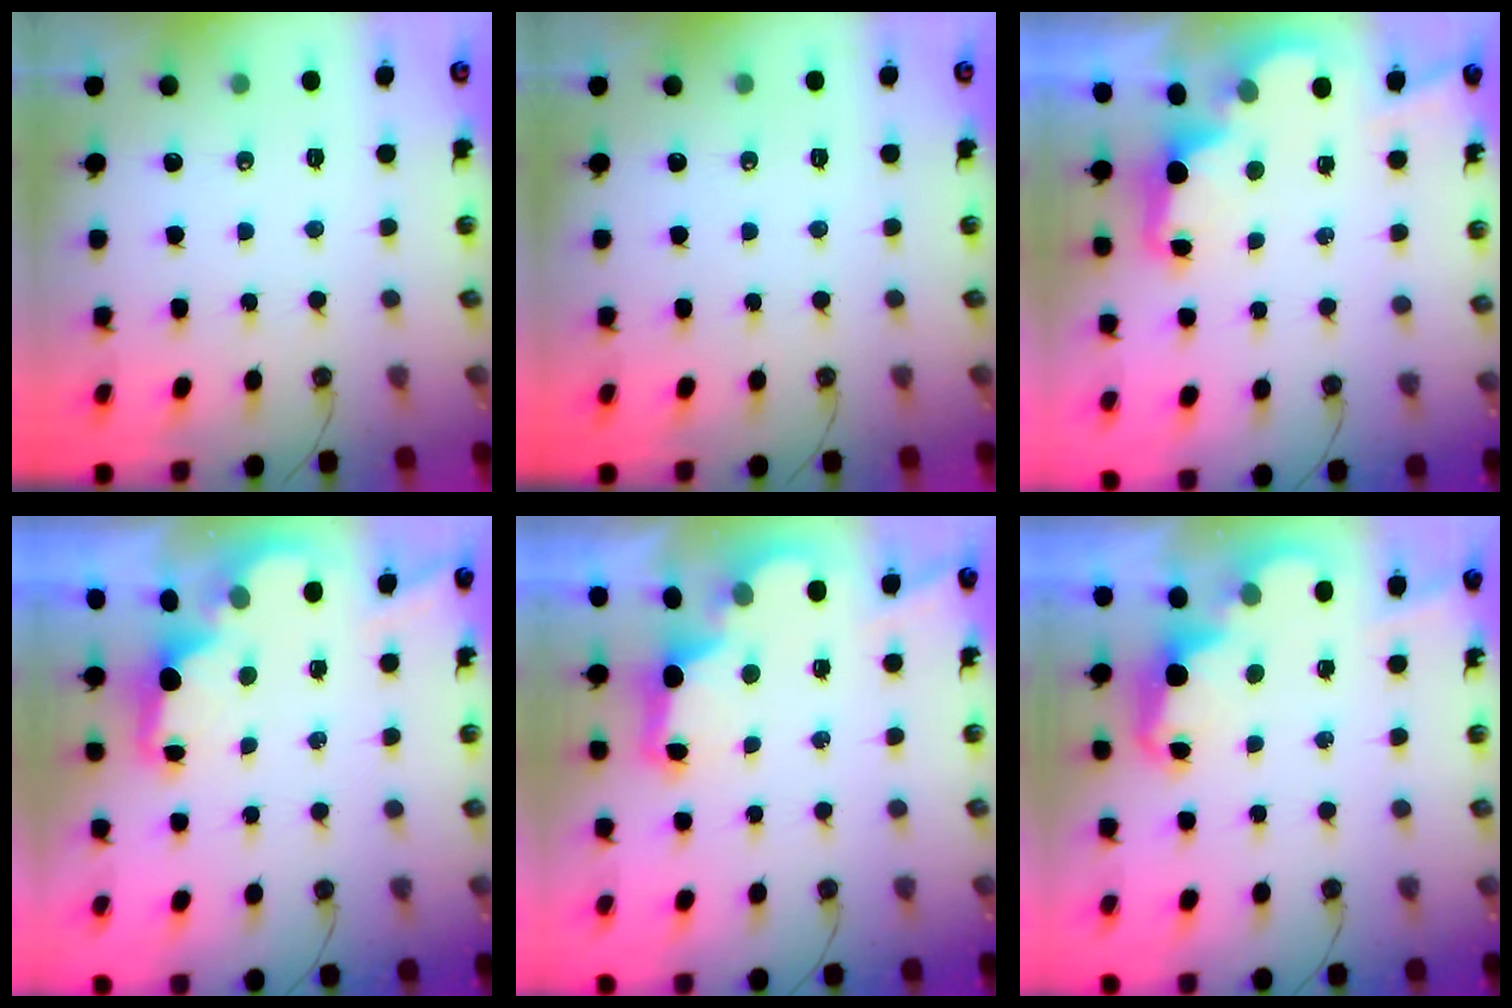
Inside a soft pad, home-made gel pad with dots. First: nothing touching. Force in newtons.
{"total": 0.0}
{"total": 2.7, "press": 2.5, "slide": 0.8}
{"total": 2.2, "press": 2.1, "slide": 0.8}
{"total": 2.9, "press": 2.8, "slide": 0.9}
{"total": 2.5, "press": 2.4, "slide": 0.5}